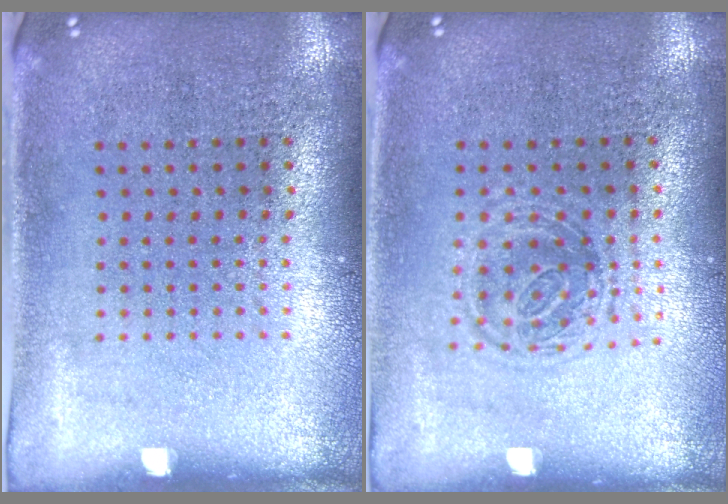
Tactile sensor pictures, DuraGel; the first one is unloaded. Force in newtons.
{"total": 1.2, "press": 1.0, "slide": 0.8}